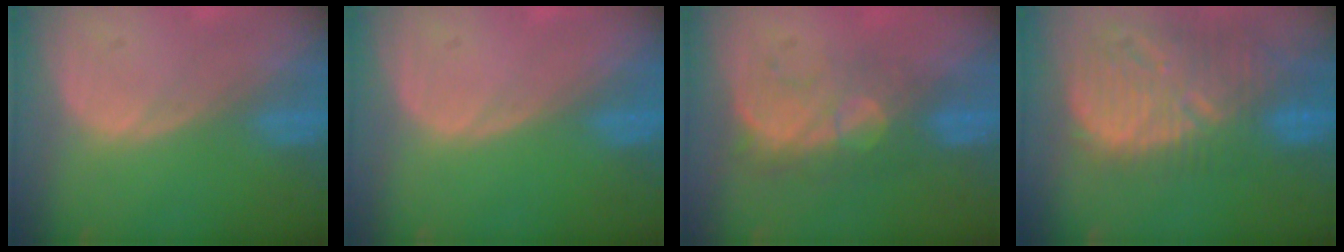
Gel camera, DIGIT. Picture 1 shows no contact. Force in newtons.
{"total": 0.0}
{"total": 7.6, "press": 7.1, "slide": 2.8}
{"total": 12.9, "press": 11.3, "slide": 6.3}